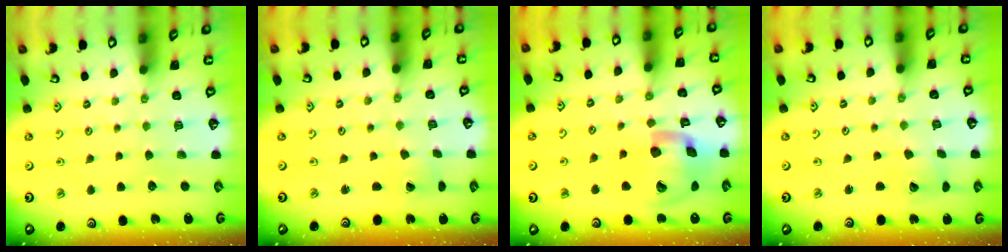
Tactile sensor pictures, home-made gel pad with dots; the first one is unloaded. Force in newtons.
{"total": 2.8, "press": 2.8, "slide": 0.2}
{"total": 19.5, "press": 19.2, "slide": 2.9}
{"total": 3.3, "press": 3.2, "slide": 0.4}